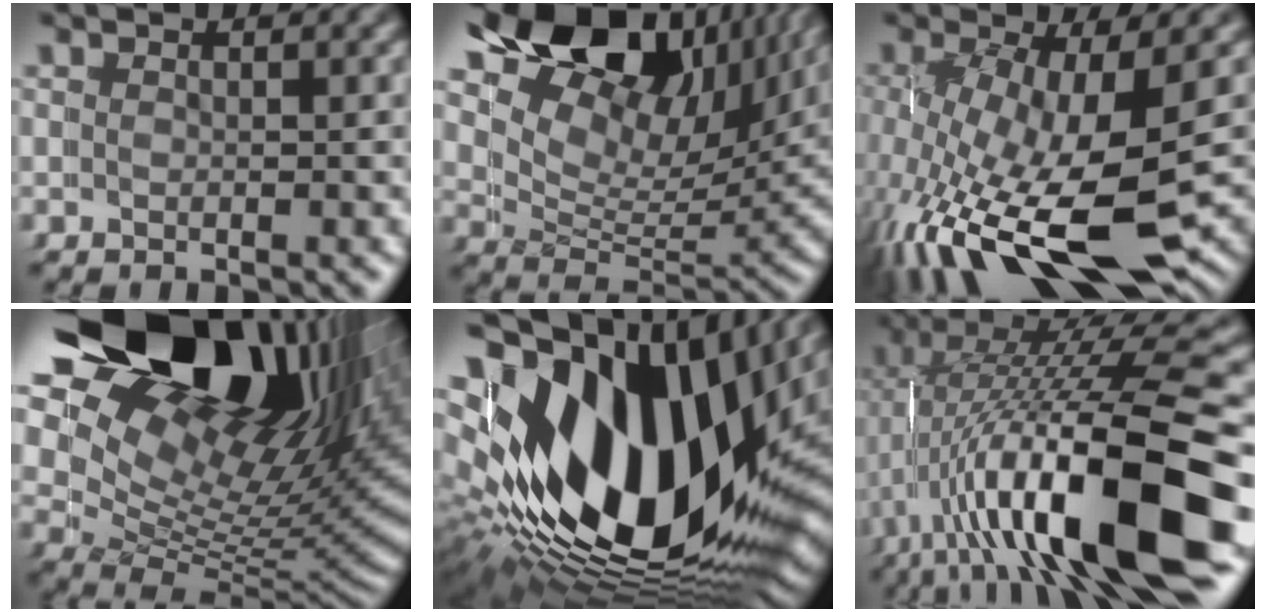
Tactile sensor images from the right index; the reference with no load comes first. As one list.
[{"total": 18.2, "force": [8.1, 11.9, 11.2], "torque": [-0.188, 0.026, 0.102]}, {"total": 9.8, "force": [-2.7, 4.2, 8.5], "torque": [-0.179, -0.048, -0.017]}, {"total": 26.2, "force": [5.7, 16.5, 19.6], "torque": [-0.294, 0.006, 0.075]}, {"total": 24.4, "force": [1.6, 14.6, 19.4], "torque": [-0.331, -0.031, 0.039]}, {"total": 15.2, "force": [-2.0, 5.0, 14.2], "torque": [-0.222, 0.002, -0.020]}]